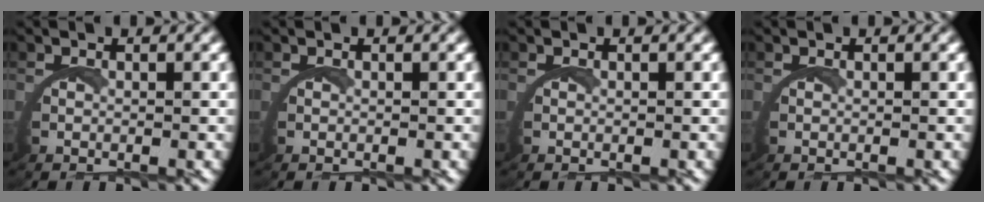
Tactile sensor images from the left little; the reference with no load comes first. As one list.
[{"total": 0.0}, {"total": 0.0}, {"total": 0.0}]